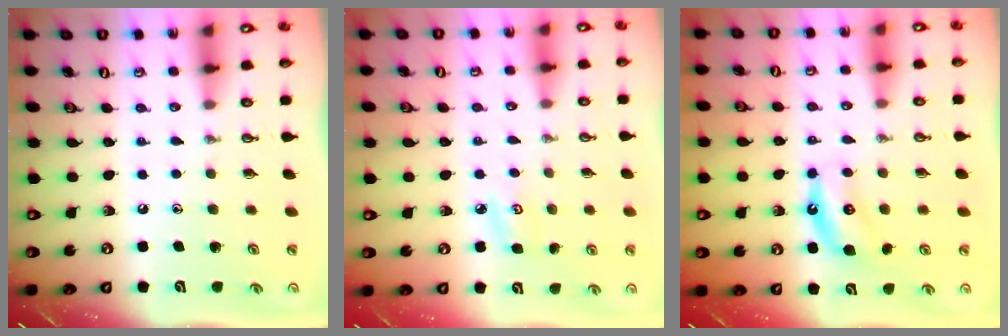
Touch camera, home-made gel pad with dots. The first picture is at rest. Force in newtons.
{"total": 4.7, "press": 4.6, "slide": 0.5}
{"total": 5.9, "press": 5.9, "slide": 0.9}